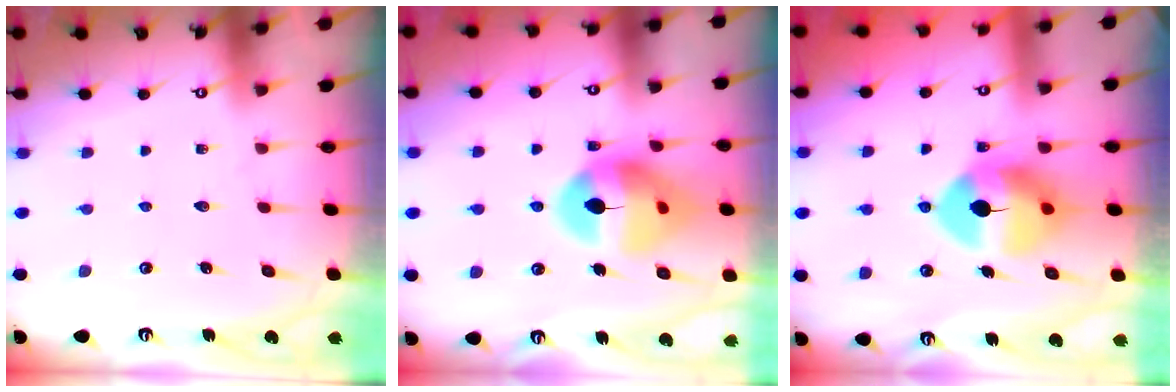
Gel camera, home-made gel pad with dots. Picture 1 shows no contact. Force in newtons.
{"total": 14.5, "press": 14.4, "slide": 1.6}
{"total": 11.2, "press": 11.1, "slide": 1.6}